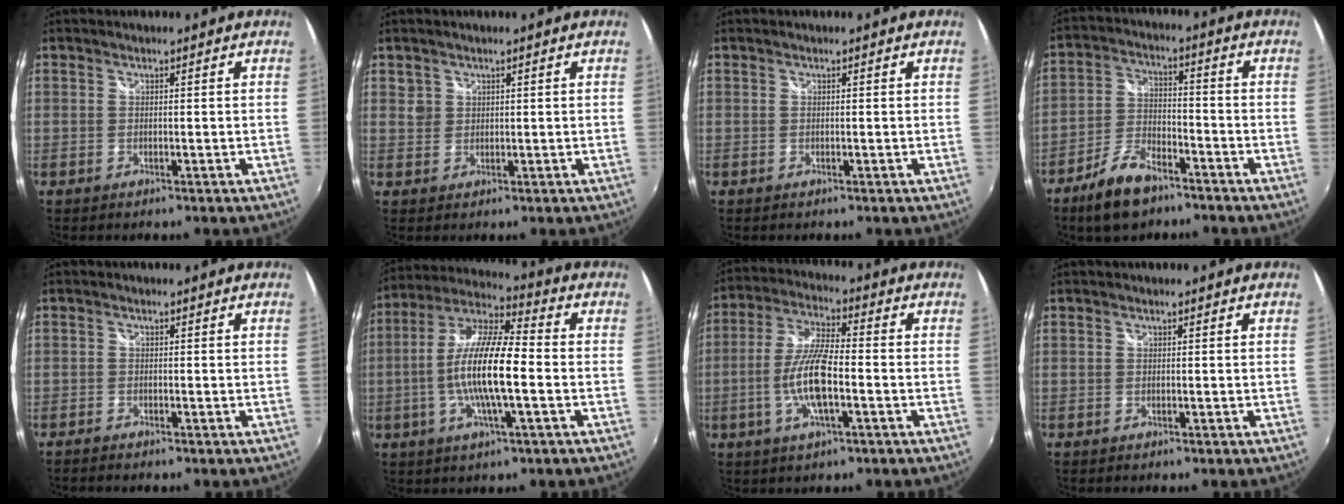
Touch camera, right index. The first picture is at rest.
{"total": 1.5, "force": [0.6, 1.4, -0.1], "torque": [0.007, 0.005, 0.009]}
{"total": 0.0}
{"total": 9.7, "force": [-7.0, 4.1, 5.3], "torque": [-0.122, 0.002, -0.128]}
{"total": 1.6, "force": [-1.5, 0.4, 0.5], "torque": [-0.017, -0.009, -0.029]}
{"total": 14.5, "force": [-2.5, 2.7, 14.0], "torque": [-0.271, 0.005, -0.051]}
{"total": 11.4, "force": [-2.8, 2.9, 10.7], "torque": [-0.220, 0.003, -0.054]}
{"total": 0.0}